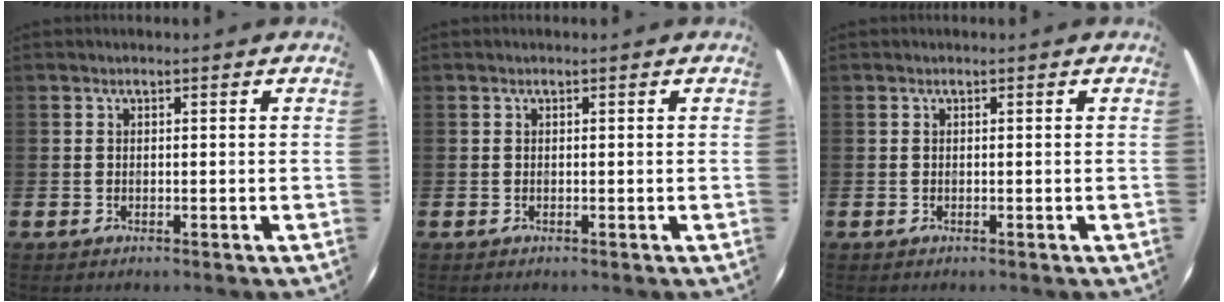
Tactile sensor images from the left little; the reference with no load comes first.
{"total": 0.0}
{"total": 0.0}